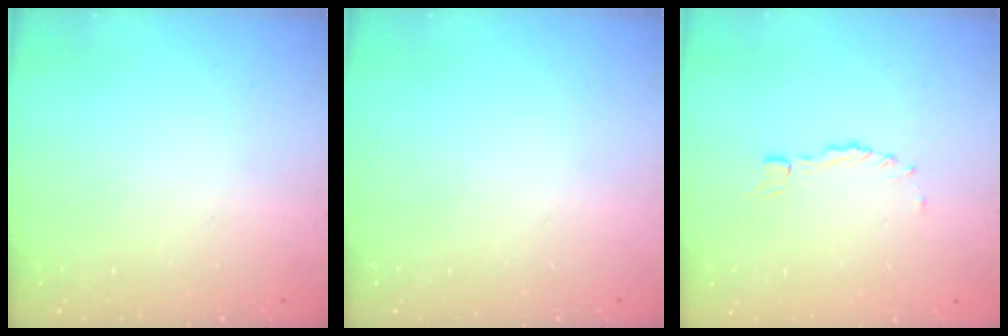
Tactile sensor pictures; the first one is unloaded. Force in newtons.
{"total": 0.0}
{"total": 0.0}